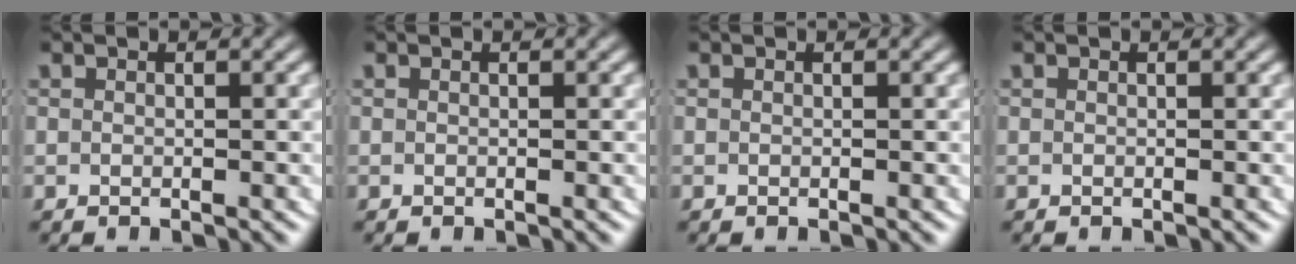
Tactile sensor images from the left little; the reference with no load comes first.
{"total": 0.0}
{"total": 0.0}
{"total": 0.0}